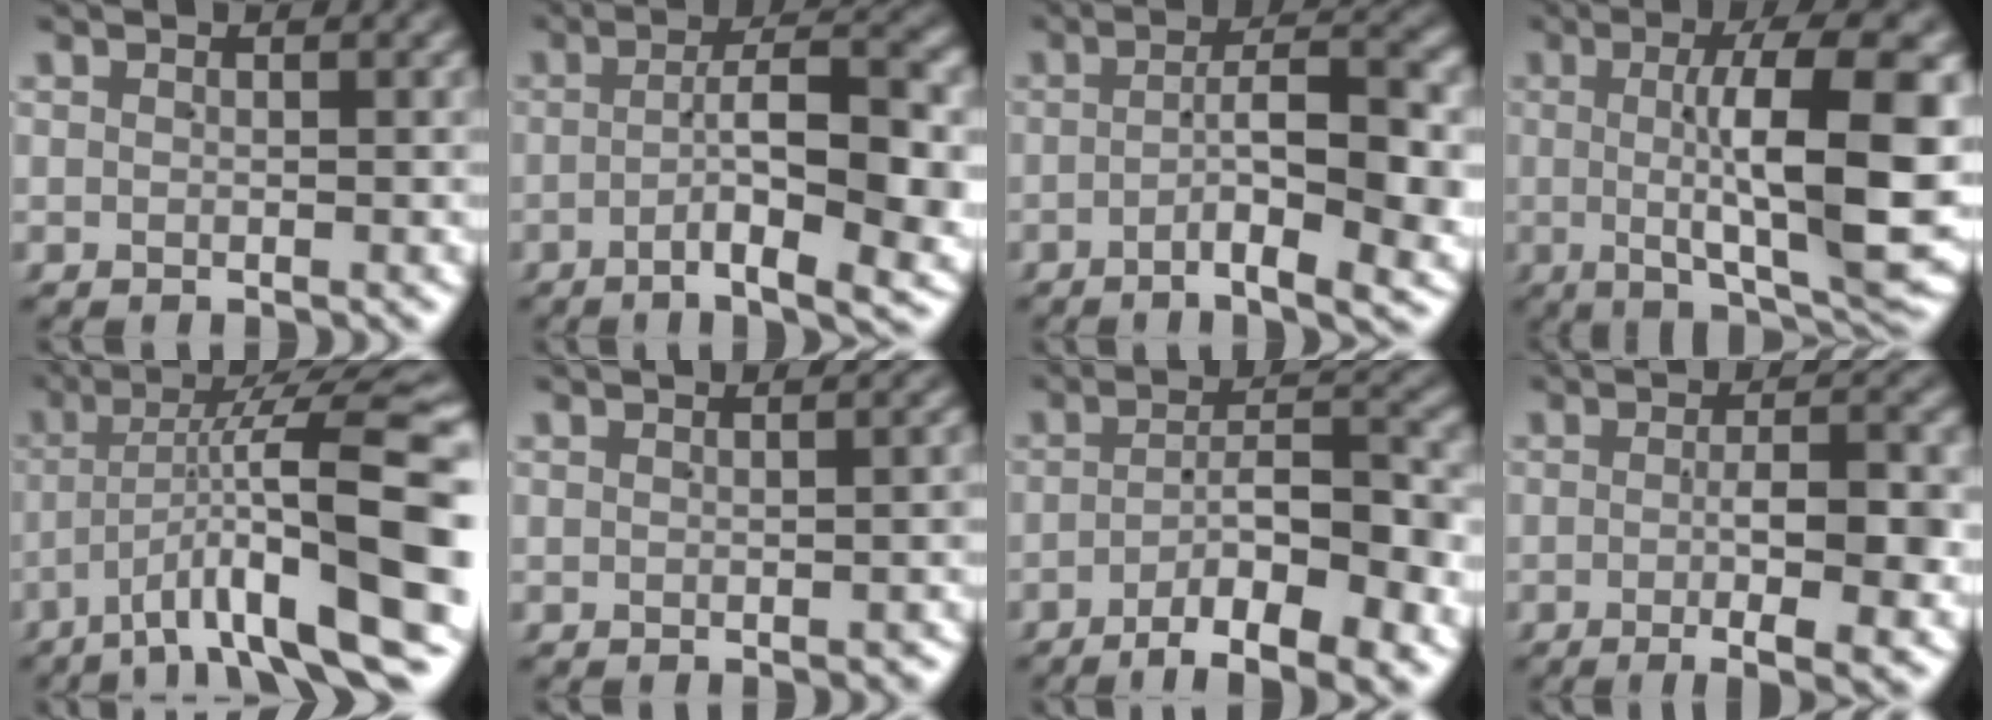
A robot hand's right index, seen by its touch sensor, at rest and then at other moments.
{"total": 8.5, "force": [-2.4, 2.1, 7.9], "torque": [-0.107, -0.014, -0.029]}
{"total": 7.0, "force": [-2.7, 1.3, 6.3], "torque": [-0.091, -0.009, -0.035]}
{"total": 13.1, "force": [0.7, 3.4, 12.6], "torque": [-0.176, 0.002, 0.020]}
{"total": 12.7, "force": [-3.2, 3.4, 11.9], "torque": [-0.164, -0.004, -0.036]}
{"total": 1.2, "force": [-0.5, 0.5, 0.9], "torque": [-0.008, -0.001, -0.005]}
{"total": 9.4, "force": [-6.4, 3.2, 6.1], "torque": [-0.071, -0.008, -0.095]}
{"total": 6.9, "force": [-2.2, 1.5, 6.4], "torque": [-0.090, -0.012, -0.028]}